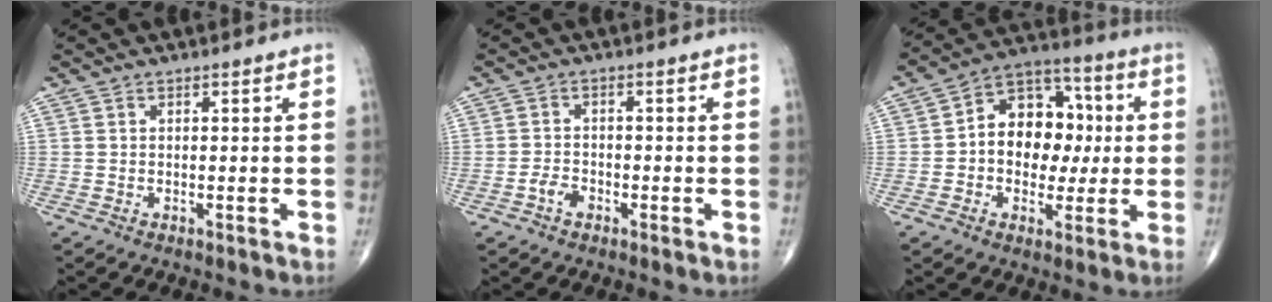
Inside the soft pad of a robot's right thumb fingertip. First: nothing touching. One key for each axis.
{"total": 2.7, "fx": -1.4, "fy": 1.7, "fz": 1.5, "tx": -0.024, "ty": 0.011, "tz": -0.028}
{"total": 14.5, "fx": 0.5, "fy": 10.6, "fz": 9.9, "tx": -0.100, "ty": 0.032, "tz": -0.001}